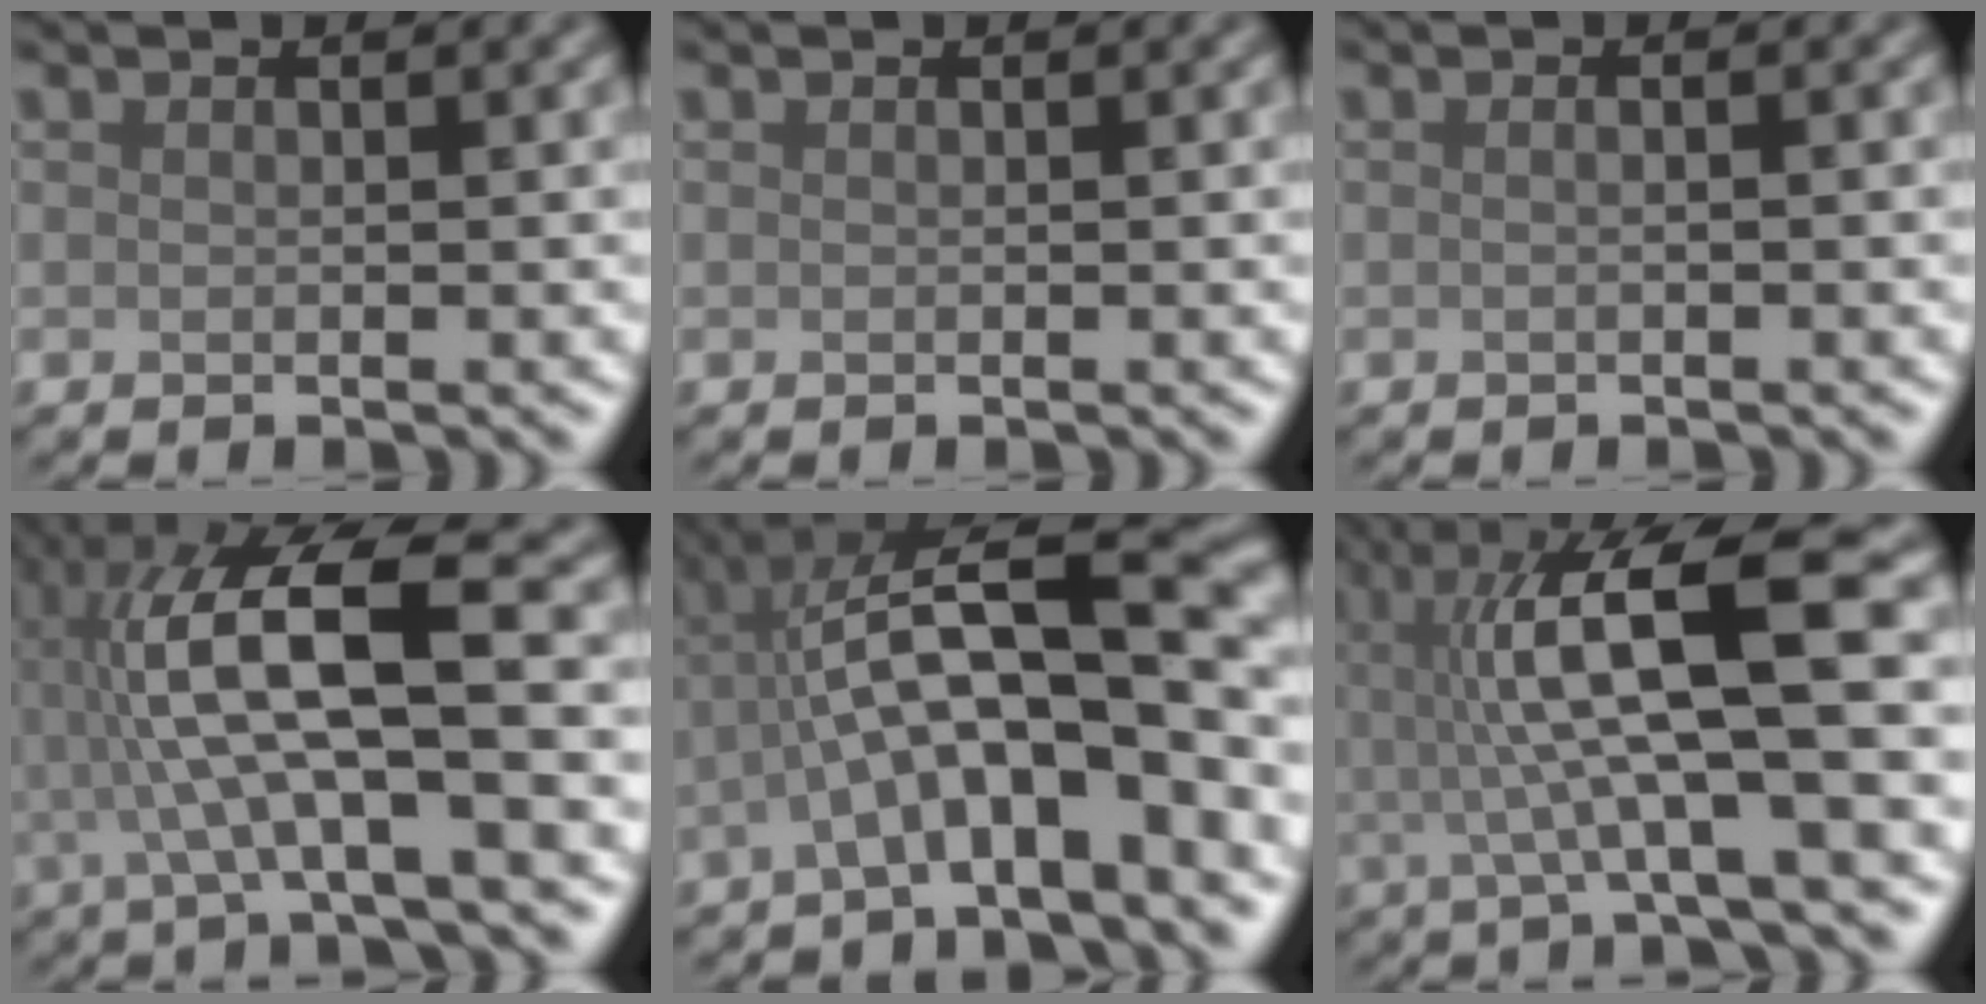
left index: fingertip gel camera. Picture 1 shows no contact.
{"total": 0.0}
{"total": 1.5, "force": [0.2, 0.7, 1.3], "torque": [-0.006, 0.001, -0.017]}
{"total": 10.4, "force": [0.6, 2.1, 10.1], "torque": [-0.184, 0.018, 0.014]}
{"total": 9.9, "force": [-1.9, 2.5, 9.4], "torque": [-0.150, 0.031, -0.032]}
{"total": 11.0, "force": [1.2, 2.2, 10.7], "torque": [-0.170, 0.013, 0.023]}